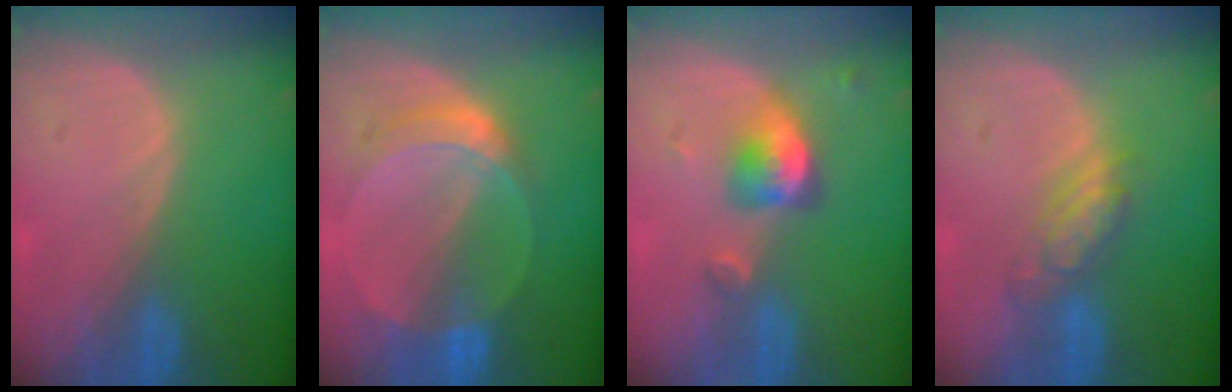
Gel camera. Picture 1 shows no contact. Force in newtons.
{"total": 6.4, "press": 5.7, "slide": 2.9}
{"total": 5.0, "press": 4.7, "slide": 1.6}
{"total": 5.4, "press": 4.6, "slide": 2.8}